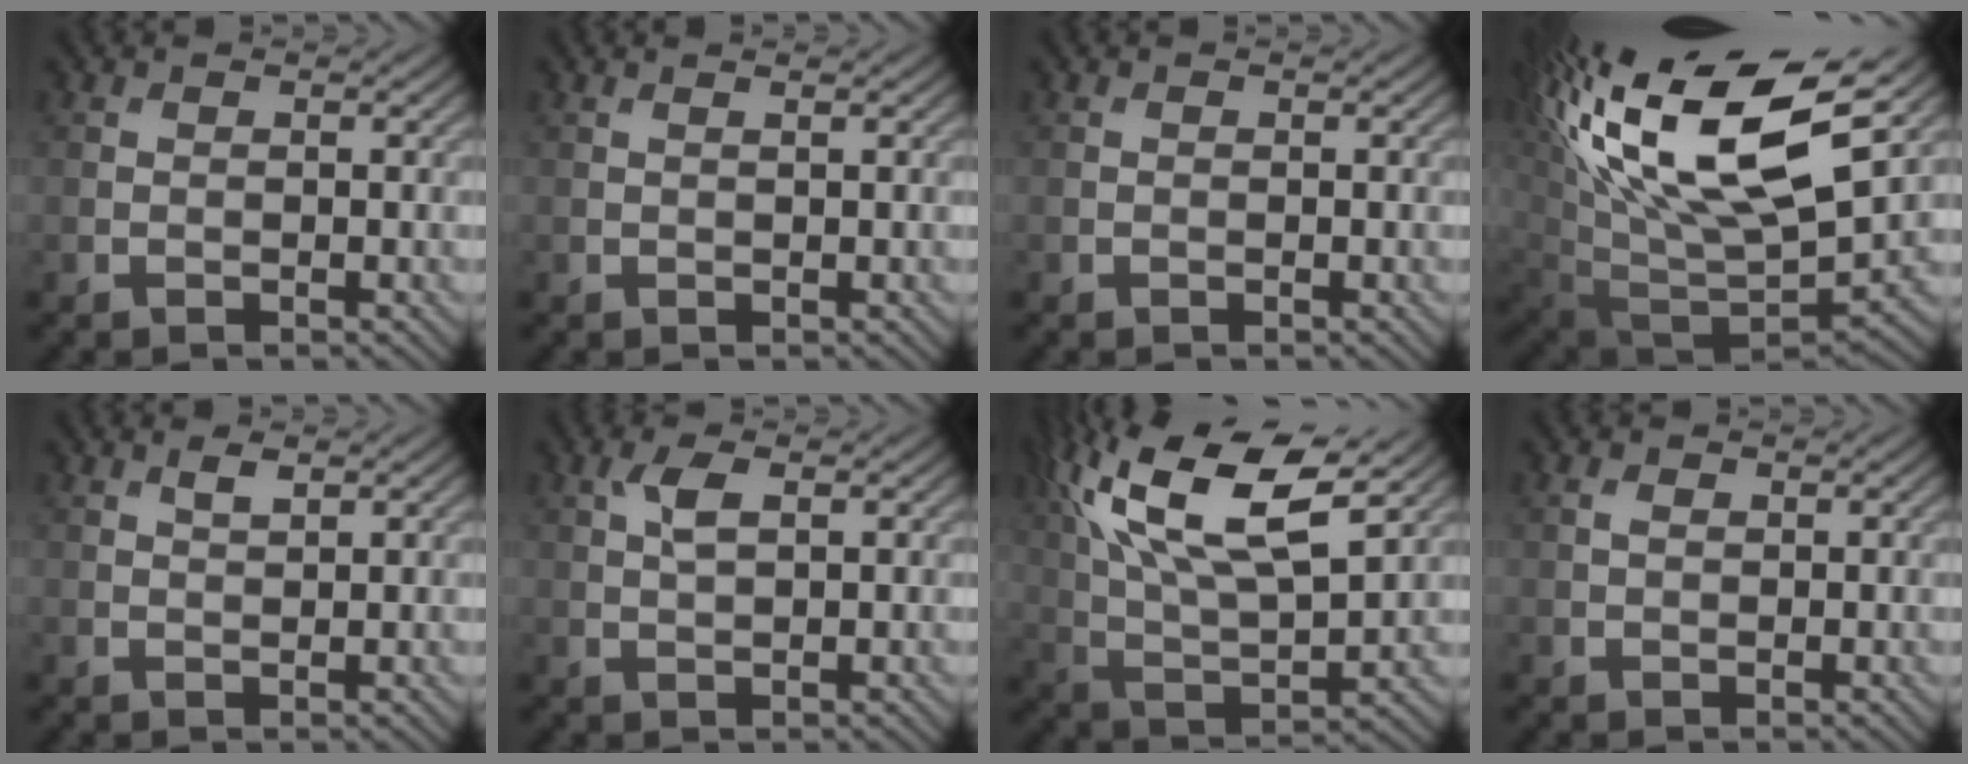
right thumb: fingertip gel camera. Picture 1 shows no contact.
{"total": 0.6, "force": [0.4, 0.0, 0.4], "torque": [-0.011, 0.003, 0.003]}
{"total": 0.0}
{"total": 19.9, "force": [9.1, 9.7, 14.8], "torque": [-0.292, 0.007, 0.178]}
{"total": 1.3, "force": [0.9, 0.4, 0.9], "torque": [-0.022, 0.000, 0.018]}
{"total": 2.7, "force": [1.0, 1.1, 2.3], "torque": [-0.053, 0.005, 0.019]}
{"total": 17.6, "force": [8.7, 6.6, 13.7], "torque": [-0.300, 0.026, 0.145]}
{"total": 1.0, "force": [0.4, 0.6, 0.7], "torque": [-0.017, 0.003, 0.006]}